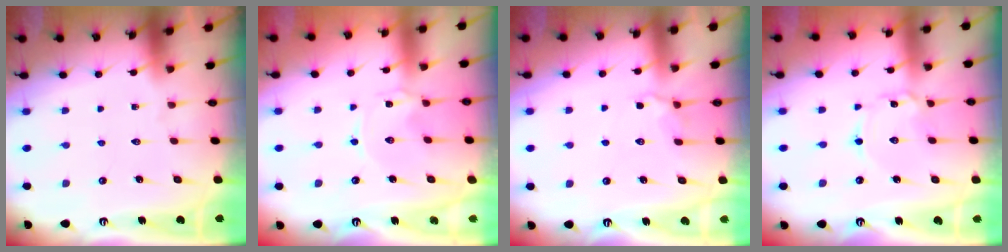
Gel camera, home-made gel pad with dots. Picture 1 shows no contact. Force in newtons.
{"total": 0.0}
{"total": 3.9, "press": 3.7, "slide": 1.3}
{"total": 2.0, "press": 2.0, "slide": 0.1}